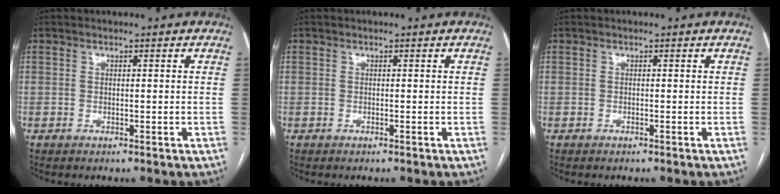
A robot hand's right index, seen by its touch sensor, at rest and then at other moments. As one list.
[{"total": 0.0}, {"total": 0.0}]